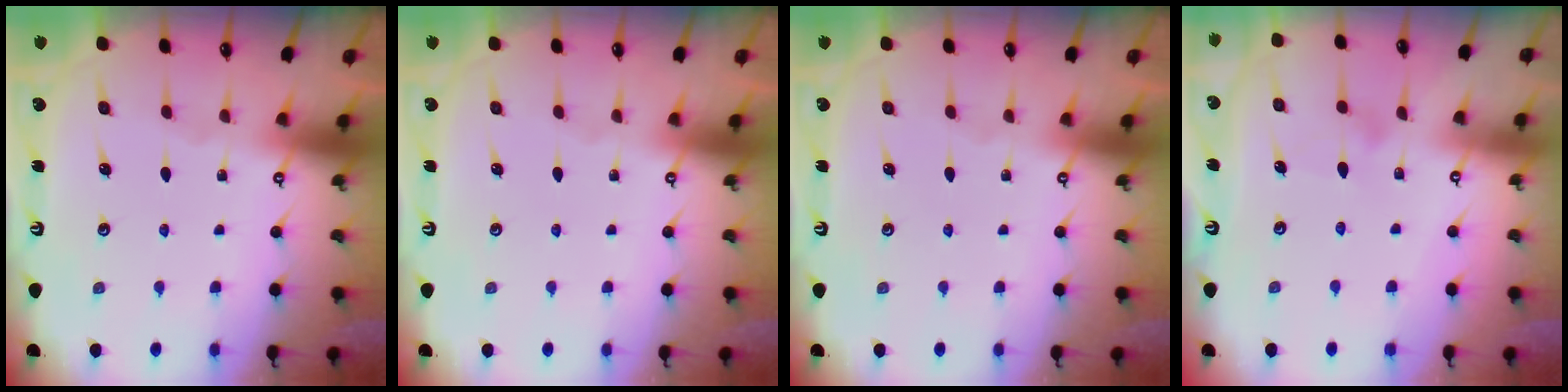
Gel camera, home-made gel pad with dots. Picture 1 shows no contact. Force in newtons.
{"total": 0.0}
{"total": 0.0}
{"total": 6.7, "press": 6.7, "slide": 0.4}